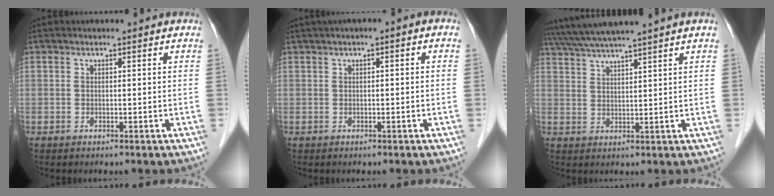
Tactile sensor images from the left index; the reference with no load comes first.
{"total": 1.8, "force": [0.3, 0.4, 1.8], "torque": [-0.028, 0.011, 0.004]}
{"total": 8.8, "force": [7.6, -1.8, 4.0], "torque": [-0.072, 0.019, 0.125]}